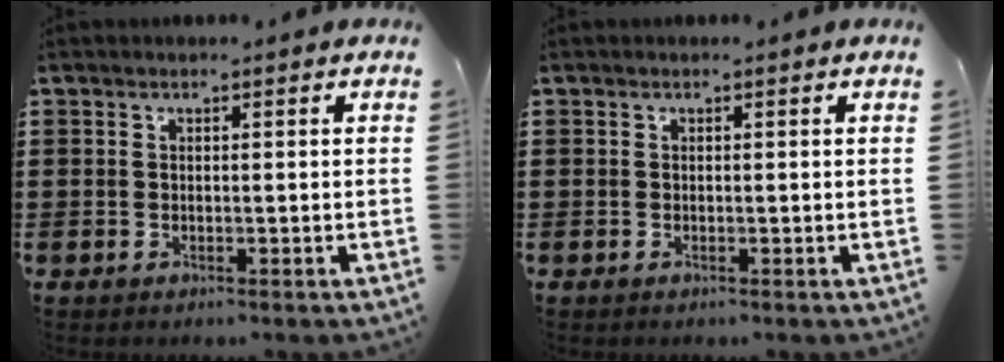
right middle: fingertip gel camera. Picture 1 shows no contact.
{"total": 0.0}